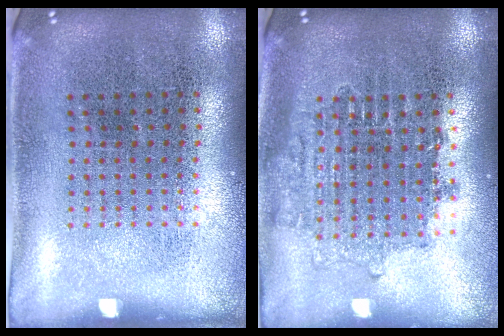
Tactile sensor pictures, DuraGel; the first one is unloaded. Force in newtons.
{"total": 1.6, "press": 1.3, "slide": 0.9}